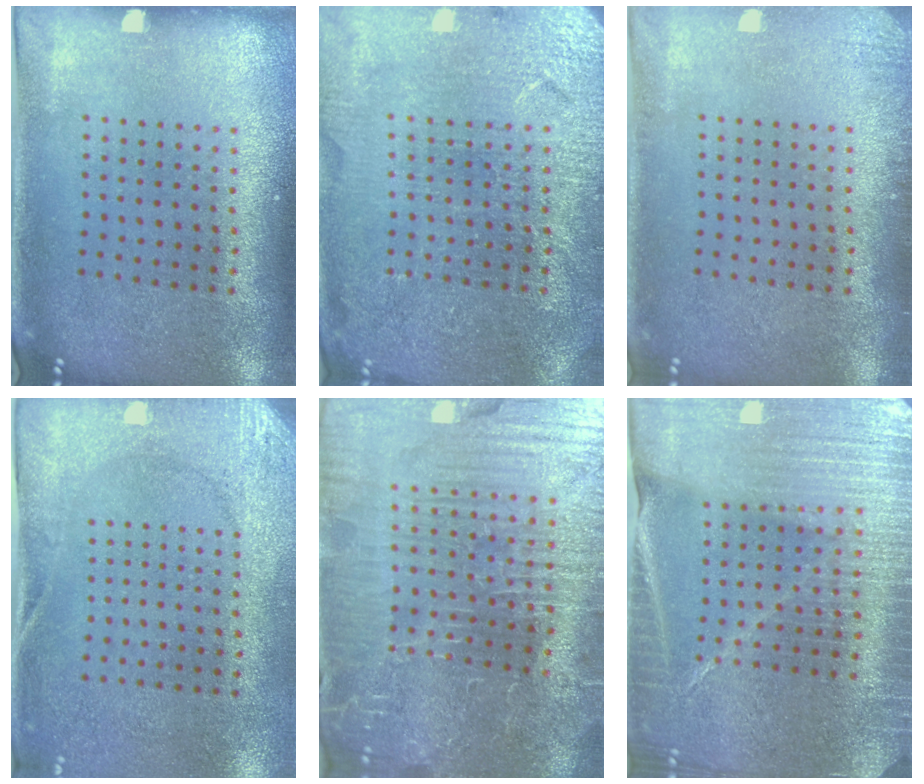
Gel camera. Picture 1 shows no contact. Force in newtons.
{"total": 3.5, "press": 3.4, "slide": 0.7}
{"total": 1.2, "press": 1.2, "slide": 0.2}
{"total": 2.7, "press": 2.1, "slide": 1.7}
{"total": 5.5, "press": 5.3, "slide": 1.5}
{"total": 4.2, "press": 3.9, "slide": 1.6}